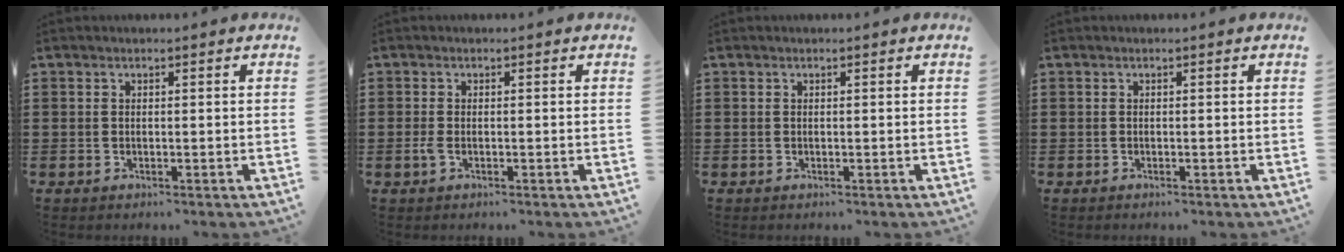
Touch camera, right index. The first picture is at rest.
{"total": 1.2, "force": [-0.4, 0.4, 1.1], "torque": [-0.028, -0.006, -0.009]}
{"total": 0.0}
{"total": 0.0}